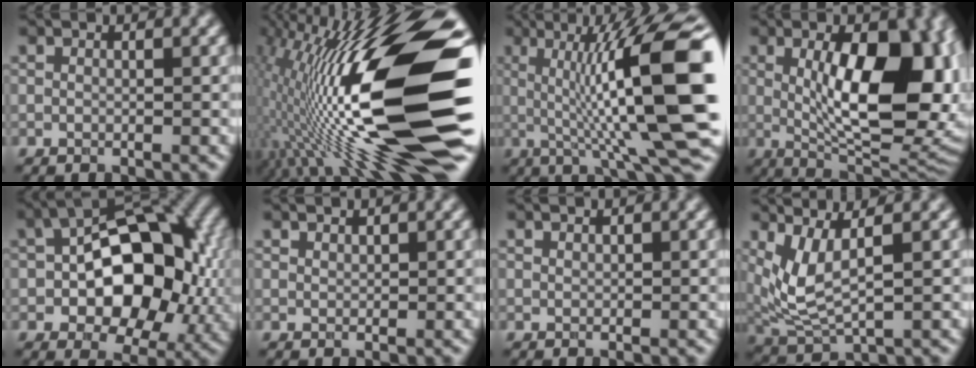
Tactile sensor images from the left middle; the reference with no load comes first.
{"total": 19.4, "force": [-0.1, 5.1, 18.7], "torque": [-0.320, 0.018, -0.009]}
{"total": 14.6, "force": [0.6, 3.0, 14.2], "torque": [-0.196, 0.017, 0.008]}
{"total": 14.4, "force": [1.3, 6.3, 12.9], "torque": [-0.160, 0.000, 0.027]}
{"total": 11.8, "force": [-0.6, 7.4, 9.2], "torque": [-0.115, 0.023, -0.011]}
{"total": 1.0, "force": [0.9, 0.1, -0.2], "torque": [0.004, -0.001, 0.018]}
{"total": 0.6, "force": [0.5, 0.0, -0.3], "torque": [0.007, 0.000, 0.014]}
{"total": 3.9, "force": [1.2, 1.3, 3.5], "torque": [-0.090, -0.007, 0.037]}